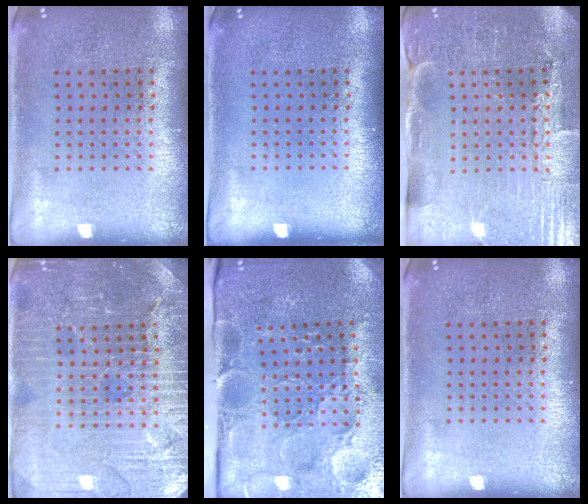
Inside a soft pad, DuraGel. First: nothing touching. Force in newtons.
{"total": 0.0}
{"total": 3.7, "press": 3.7, "slide": 0.6}
{"total": 4.5, "press": 4.3, "slide": 1.5}
{"total": 3.7, "press": 3.7, "slide": 0.7}
{"total": 0.0}